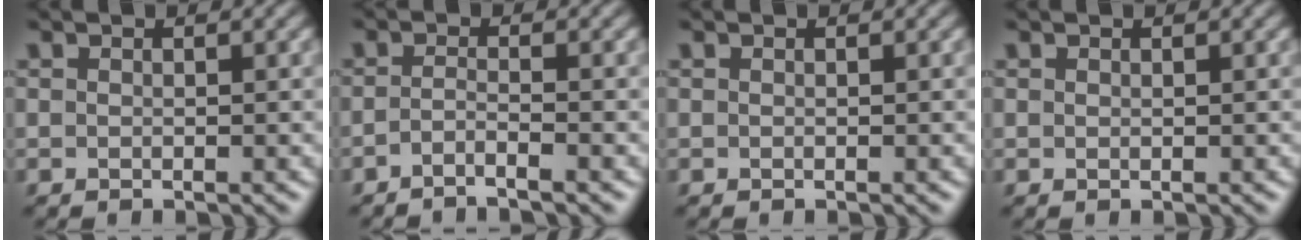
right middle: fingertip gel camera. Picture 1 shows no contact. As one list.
[{"total": 1.9, "force": [-1.2, 0.3, 1.4], "torque": [-0.020, -0.003, -0.036]}, {"total": 0.0}, {"total": 0.0}]